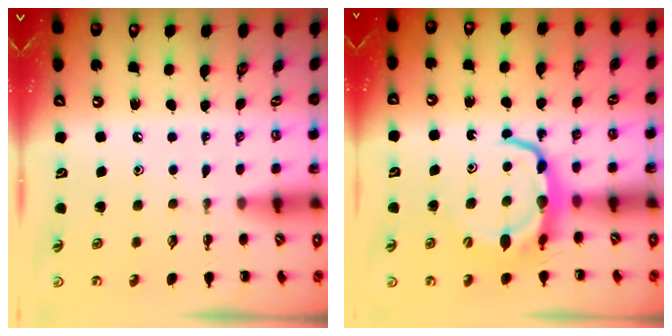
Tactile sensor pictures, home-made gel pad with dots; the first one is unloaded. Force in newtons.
{"total": 7.7, "press": 7.6, "slide": 1.1}